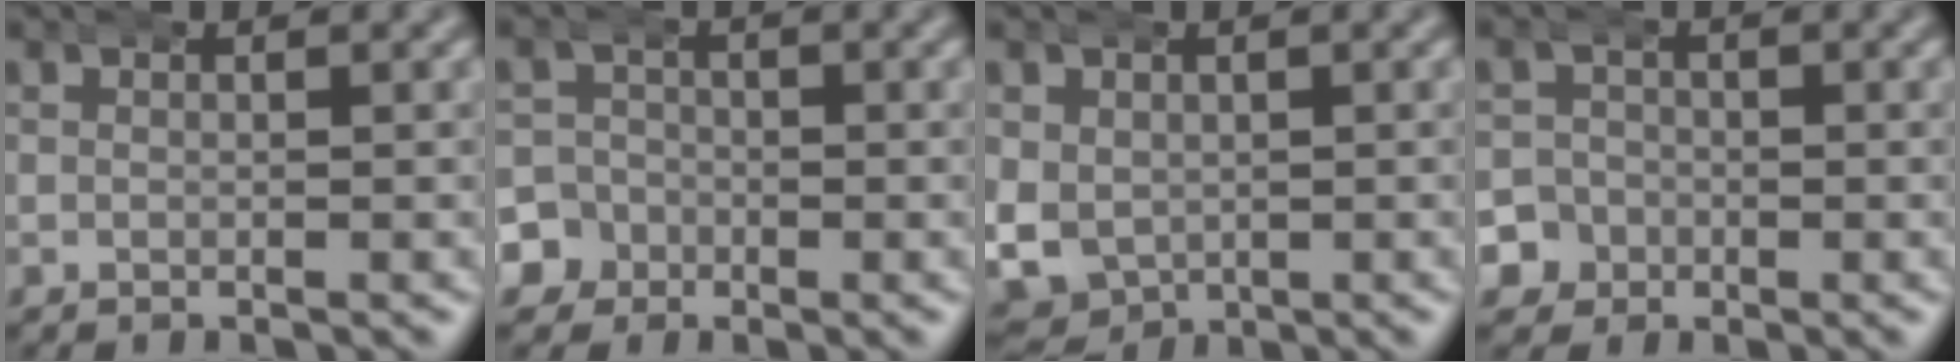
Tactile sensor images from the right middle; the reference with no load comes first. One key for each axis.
{"total": 6.6, "fx": -2.3, "fy": 6.0, "fz": 1.3, "tx": -0.045, "ty": -0.016, "tz": -0.053}
{"total": 8.8, "fx": -2.0, "fy": 7.9, "fz": 3.2, "tx": -0.115, "ty": -0.049, "tz": -0.022}
{"total": 5.8, "fx": -1.9, "fy": 5.4, "fz": 1.1, "tx": -0.046, "ty": -0.016, "tz": -0.042}